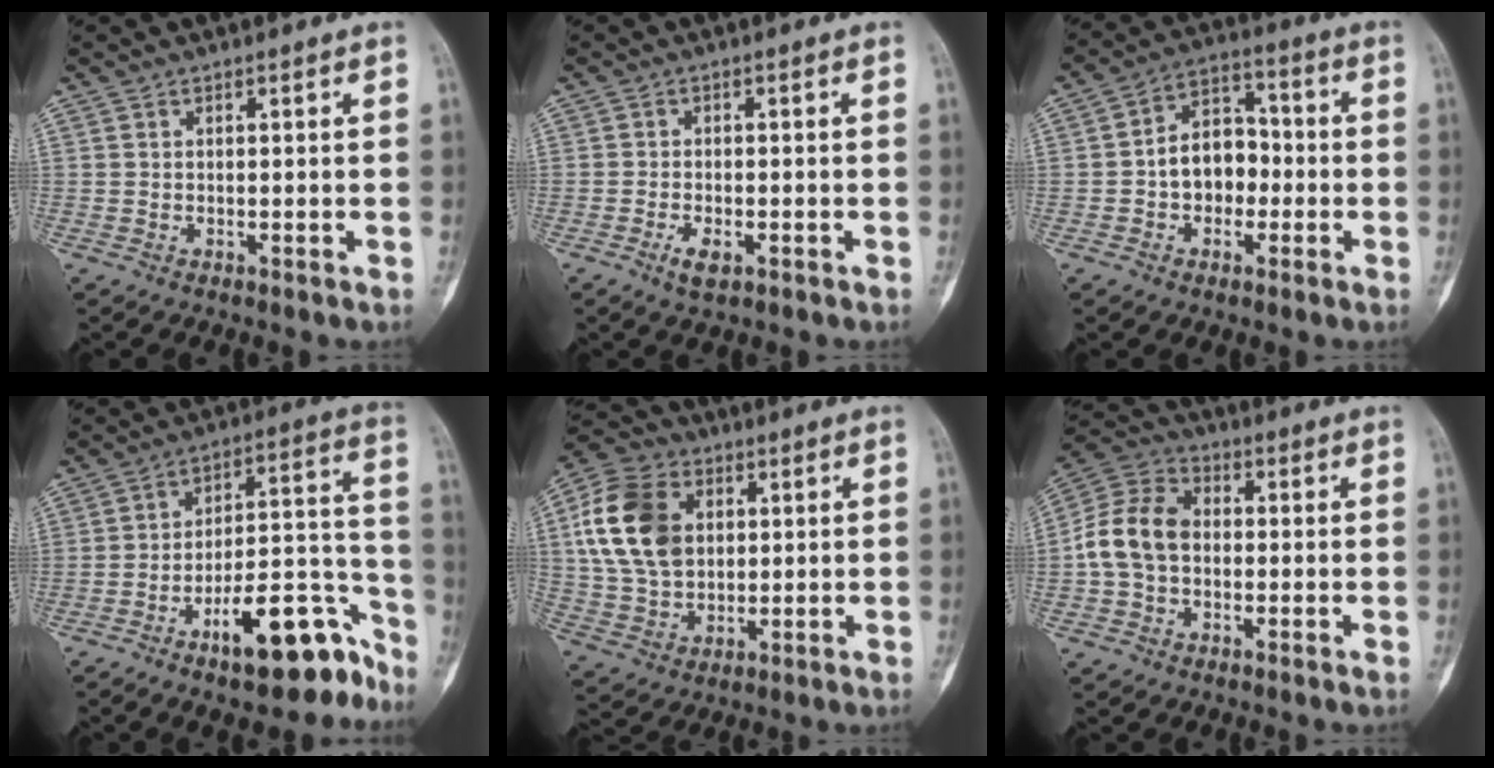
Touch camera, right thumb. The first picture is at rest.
{"total": 3.0, "force": [-1.4, 1.3, 2.3], "torque": [-0.043, 0.002, -0.026]}
{"total": 9.7, "force": [-1.4, 7.2, 6.3], "torque": [-0.063, 0.036, -0.035]}
{"total": 16.7, "force": [-10.8, 6.0, 11.3], "torque": [-0.117, 0.114, -0.168]}
{"total": 16.8, "force": [3.4, 12.4, 10.9], "torque": [-0.189, 0.006, 0.062]}
{"total": 11.4, "force": [-0.5, 8.6, 7.5], "torque": [-0.137, 0.035, -0.020]}